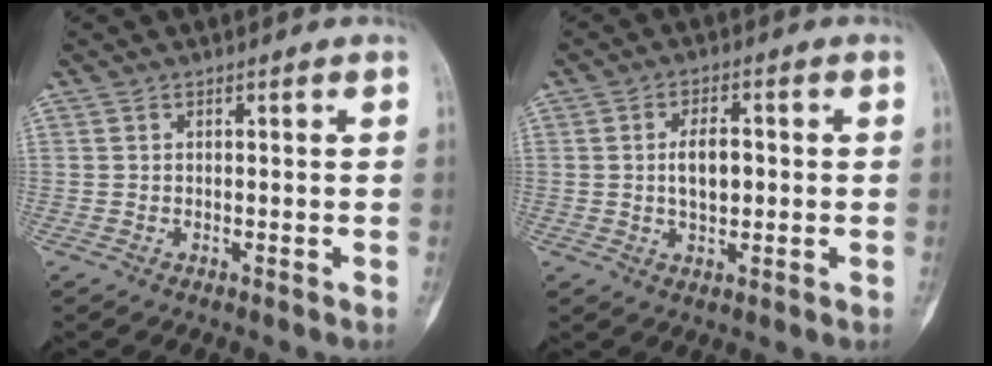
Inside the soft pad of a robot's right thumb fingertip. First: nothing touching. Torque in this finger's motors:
{"motor_torque": [0.87, 0.58, 0.04, 0.03, 0.14]}